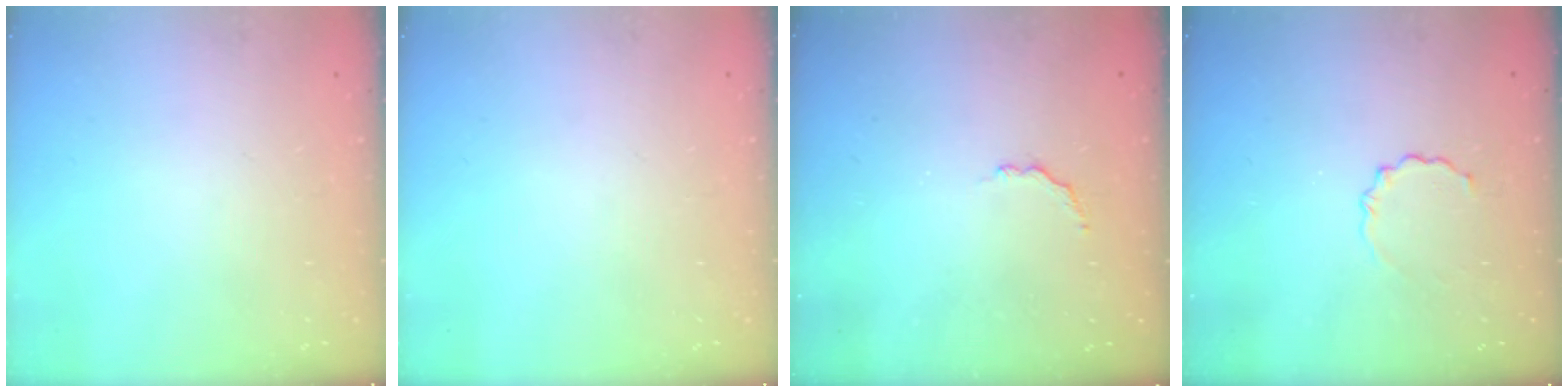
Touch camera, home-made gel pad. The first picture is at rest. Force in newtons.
{"total": 0.0}
{"total": 2.9, "press": 2.7, "slide": 0.9}
{"total": 3.1, "press": 2.9, "slide": 1.1}